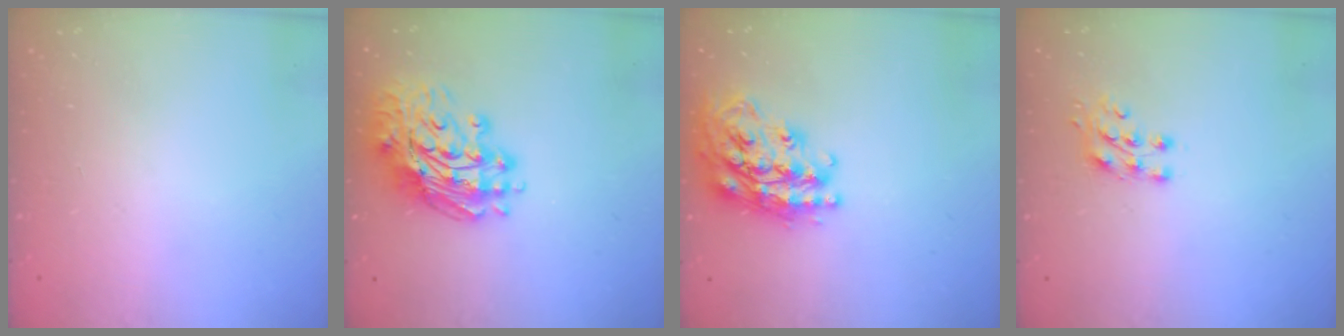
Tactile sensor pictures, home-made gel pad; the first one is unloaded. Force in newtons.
{"total": 15.0, "press": 14.9, "slide": 1.6}
{"total": 23.5, "press": 23.4, "slide": 2.0}
{"total": 7.1, "press": 7.1, "slide": 0.8}